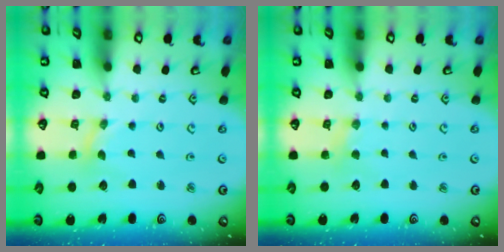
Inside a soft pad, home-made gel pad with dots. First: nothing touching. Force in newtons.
{"total": 2.5, "press": 2.4, "slide": 0.4}